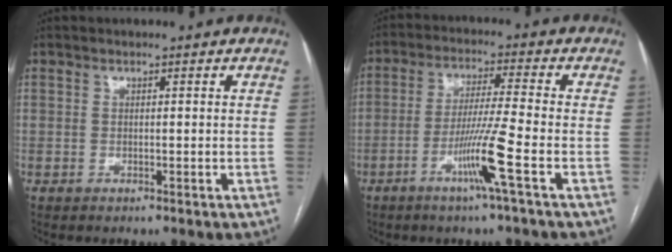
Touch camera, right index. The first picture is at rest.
{"total": 8.3, "force": [-3.7, -1.6, 7.2], "torque": [-0.136, -0.012, -0.074]}